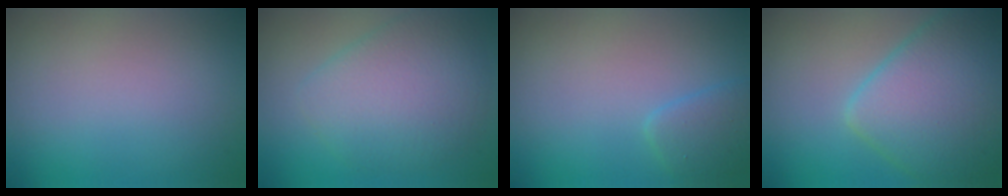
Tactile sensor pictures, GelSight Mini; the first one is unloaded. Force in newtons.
{"total": 5.7, "press": 5.7, "slide": 0.2}
{"total": 1.9, "press": 1.9, "slide": 0.2}
{"total": 8.5, "press": 8.5, "slide": 0.3}